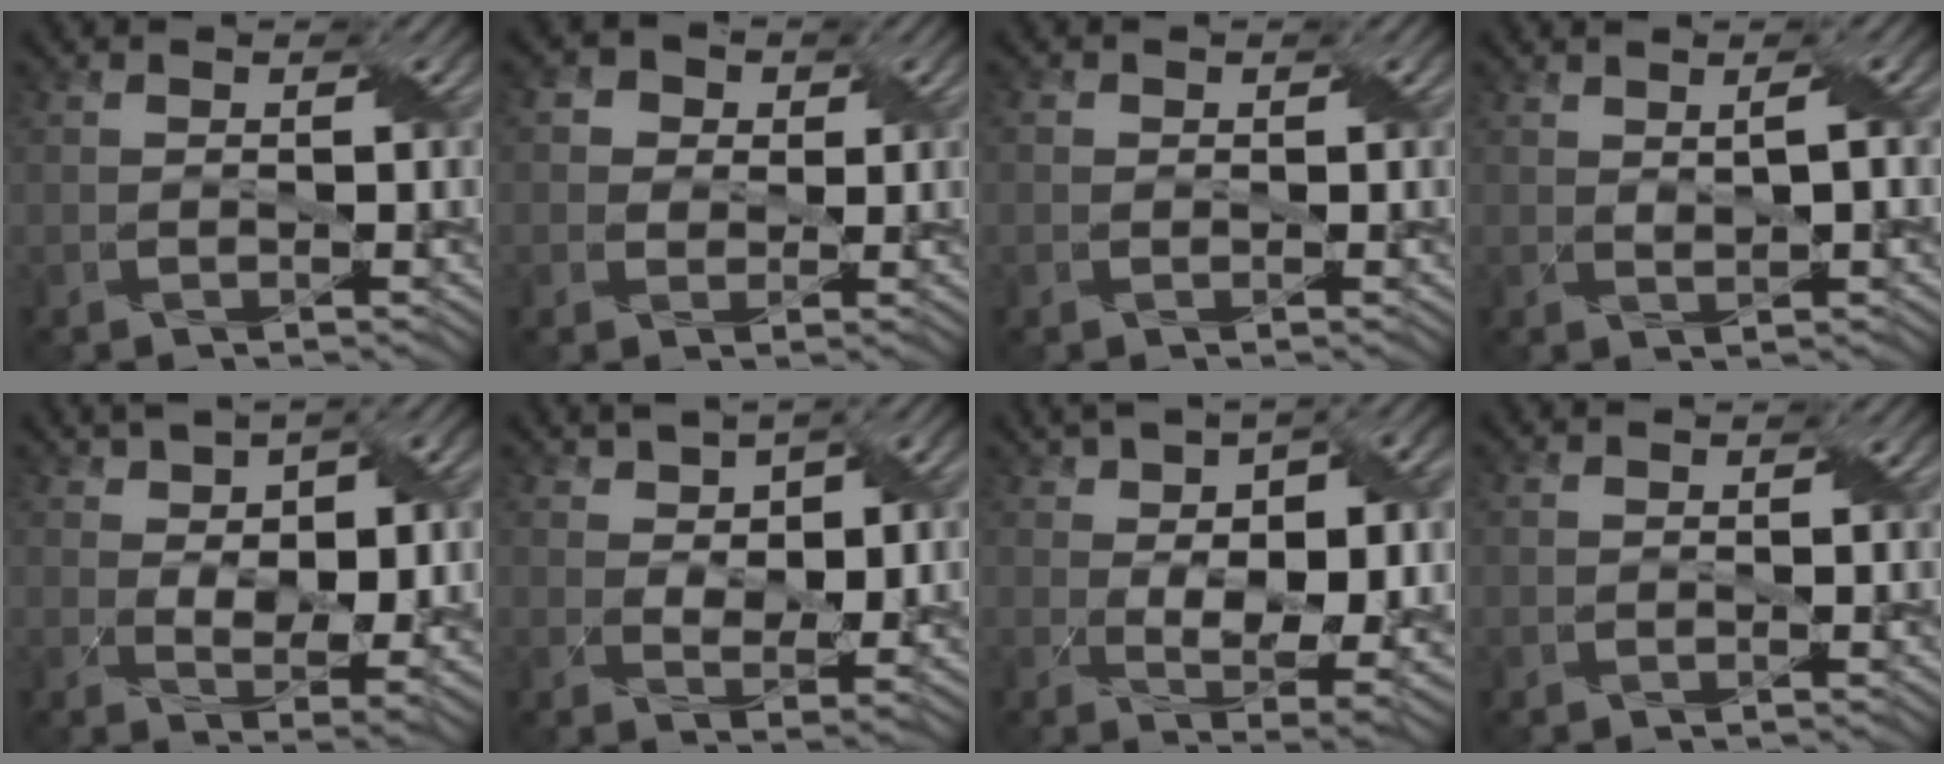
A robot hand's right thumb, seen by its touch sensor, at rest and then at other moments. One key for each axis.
{"total": 3.7, "fx": 1.2, "fy": 3.3, "fz": 1.2, "tx": -0.037, "ty": 0.001, "tz": 0.006}
{"total": 0.8, "fx": 0.1, "fy": 0.8, "fz": 0.2, "tx": -0.003, "ty": -0.002, "tz": 0.000}
{"total": 2.5, "fx": 0.9, "fy": 0.5, "fz": 2.2, "tx": -0.037, "ty": -0.002, "tz": 0.020}
{"total": 13.8, "fx": 3.6, "fy": 6.5, "fz": 11.6, "tx": -0.192, "ty": 0.011, "tz": 0.066}
{"total": 9.4, "fx": 3.6, "fy": 4.6, "fz": 7.3, "tx": -0.130, "ty": 0.010, "tz": 0.060}
{"total": 16.6, "fx": 2.8, "fy": 7.6, "fz": 14.5, "tx": -0.217, "ty": 0.009, "tz": 0.064}
{"total": 0.0}